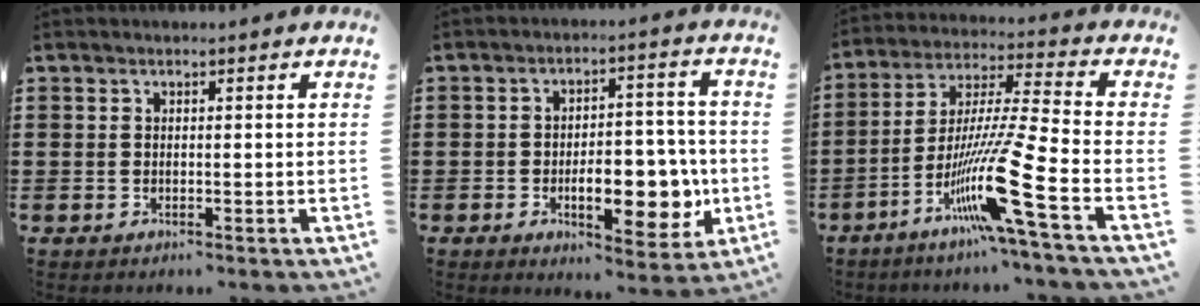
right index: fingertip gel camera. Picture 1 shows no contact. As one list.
[{"total": 10.8, "force": [-2.8, 5.2, 9.1], "torque": [-0.123, -0.004, -0.045]}, {"total": 15.6, "force": [-7.7, 0.3, 13.6], "torque": [-0.275, -0.015, -0.145]}]